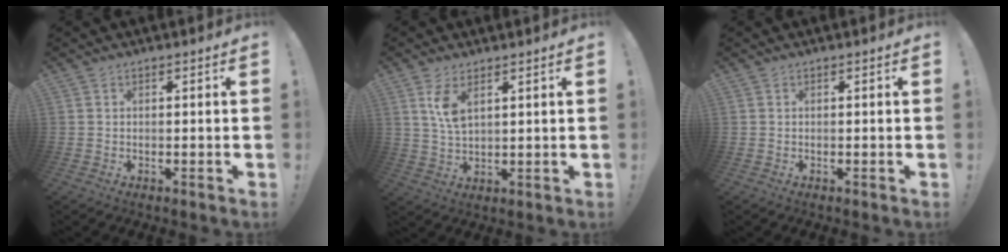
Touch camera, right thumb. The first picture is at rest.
{"total": 6.2, "force": [3.2, 2.5, 4.7], "torque": [-0.081, -0.021, 0.053]}
{"total": 0.0}